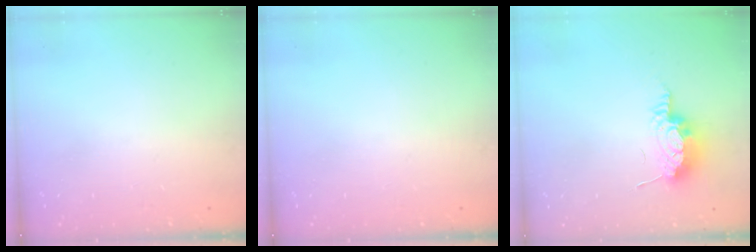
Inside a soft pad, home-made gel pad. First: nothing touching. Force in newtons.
{"total": 0.0}
{"total": 8.8, "press": 8.5, "slide": 2.1}